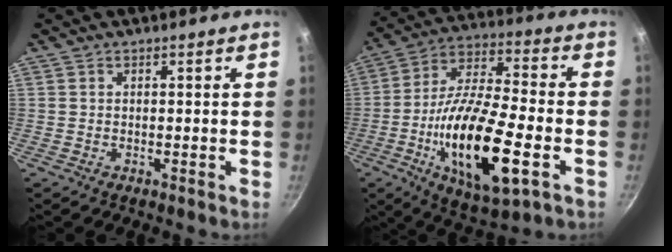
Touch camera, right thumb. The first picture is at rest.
{"total": 22.3, "force": [-6.3, 7.6, 20.1], "torque": [-0.368, 0.018, -0.116]}